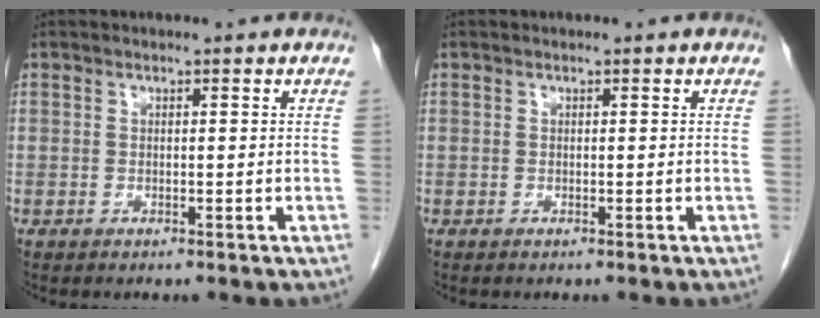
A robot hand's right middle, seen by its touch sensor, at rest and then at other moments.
{"total": 0.0}